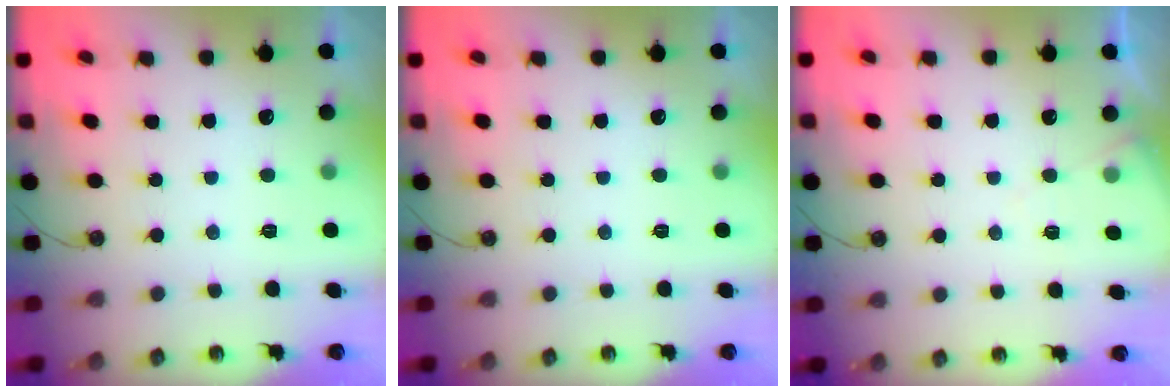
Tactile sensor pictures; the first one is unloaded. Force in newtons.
{"total": 0.0}
{"total": 5.5, "press": 5.5, "slide": 0.7}